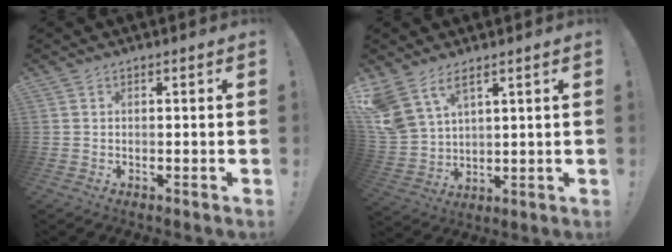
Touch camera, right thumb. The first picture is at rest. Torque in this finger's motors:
{"motor_torque": [0.05, 0.10, 0.73, 0.49, 0.08]}